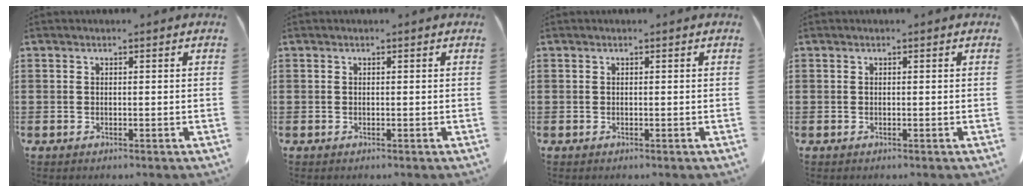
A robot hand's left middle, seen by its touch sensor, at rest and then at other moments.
{"total": 0.0}
{"total": 0.0}
{"total": 0.0}